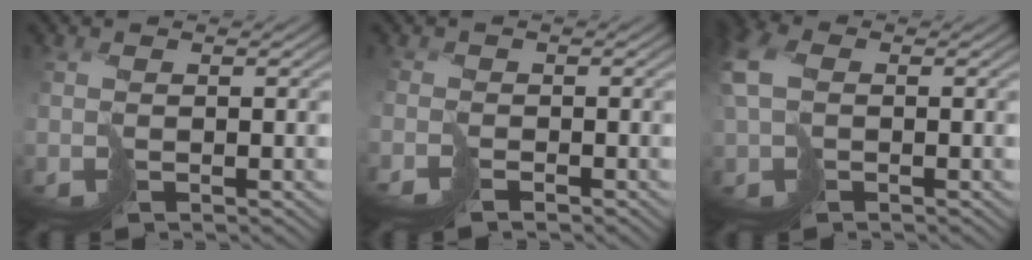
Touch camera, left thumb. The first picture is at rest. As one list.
[{"total": 1.3, "force": [-1.1, -0.3, -0.7], "torque": [0.031, 0.002, -0.022]}, {"total": 4.6, "force": [0.3, 3.2, 3.2], "torque": [-0.095, 0.001, 0.002]}]